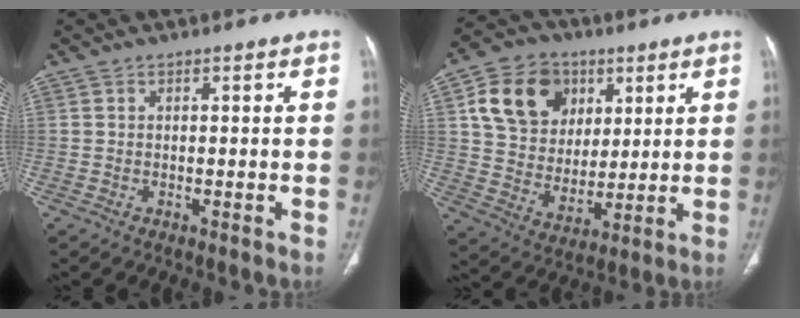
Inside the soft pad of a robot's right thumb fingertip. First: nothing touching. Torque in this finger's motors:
{"motor_torque": [-0.32, 0.45, 0.21, -0.09, 0.17]}